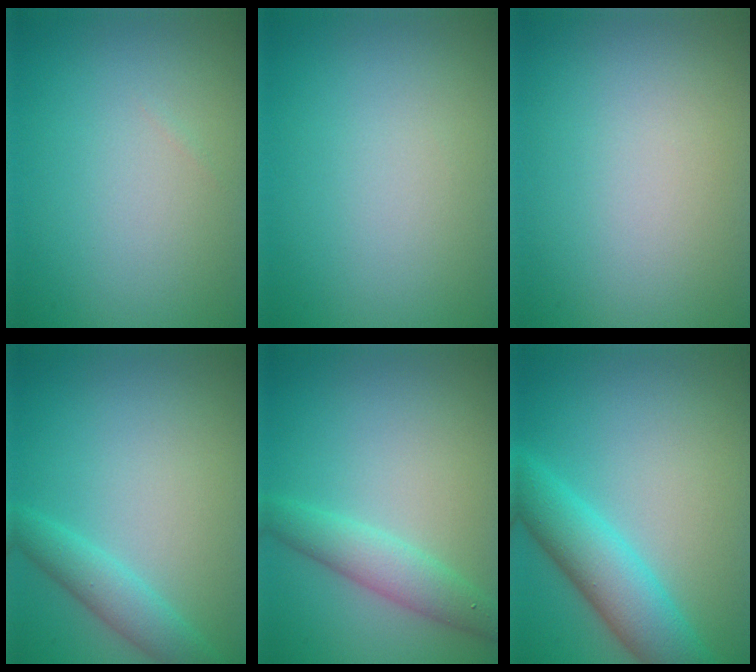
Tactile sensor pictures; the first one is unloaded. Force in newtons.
{"total": 0.0}
{"total": 0.0}
{"total": 2.8, "press": 2.8, "slide": 0.2}
{"total": 3.2, "press": 3.2, "slide": 0.0}
{"total": 5.7, "press": 5.7, "slide": 0.3}